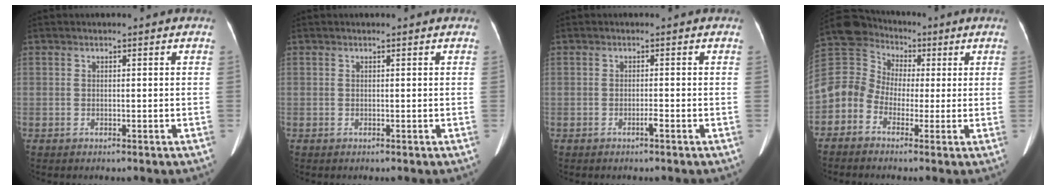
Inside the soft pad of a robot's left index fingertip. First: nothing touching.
{"total": 0.0}
{"total": 0.9, "force": [-0.7, -0.2, 0.5], "torque": [-0.011, -0.004, -0.012]}
{"total": 9.5, "force": [-1.1, 9.0, 2.9], "torque": [-0.091, 0.057, -0.023]}